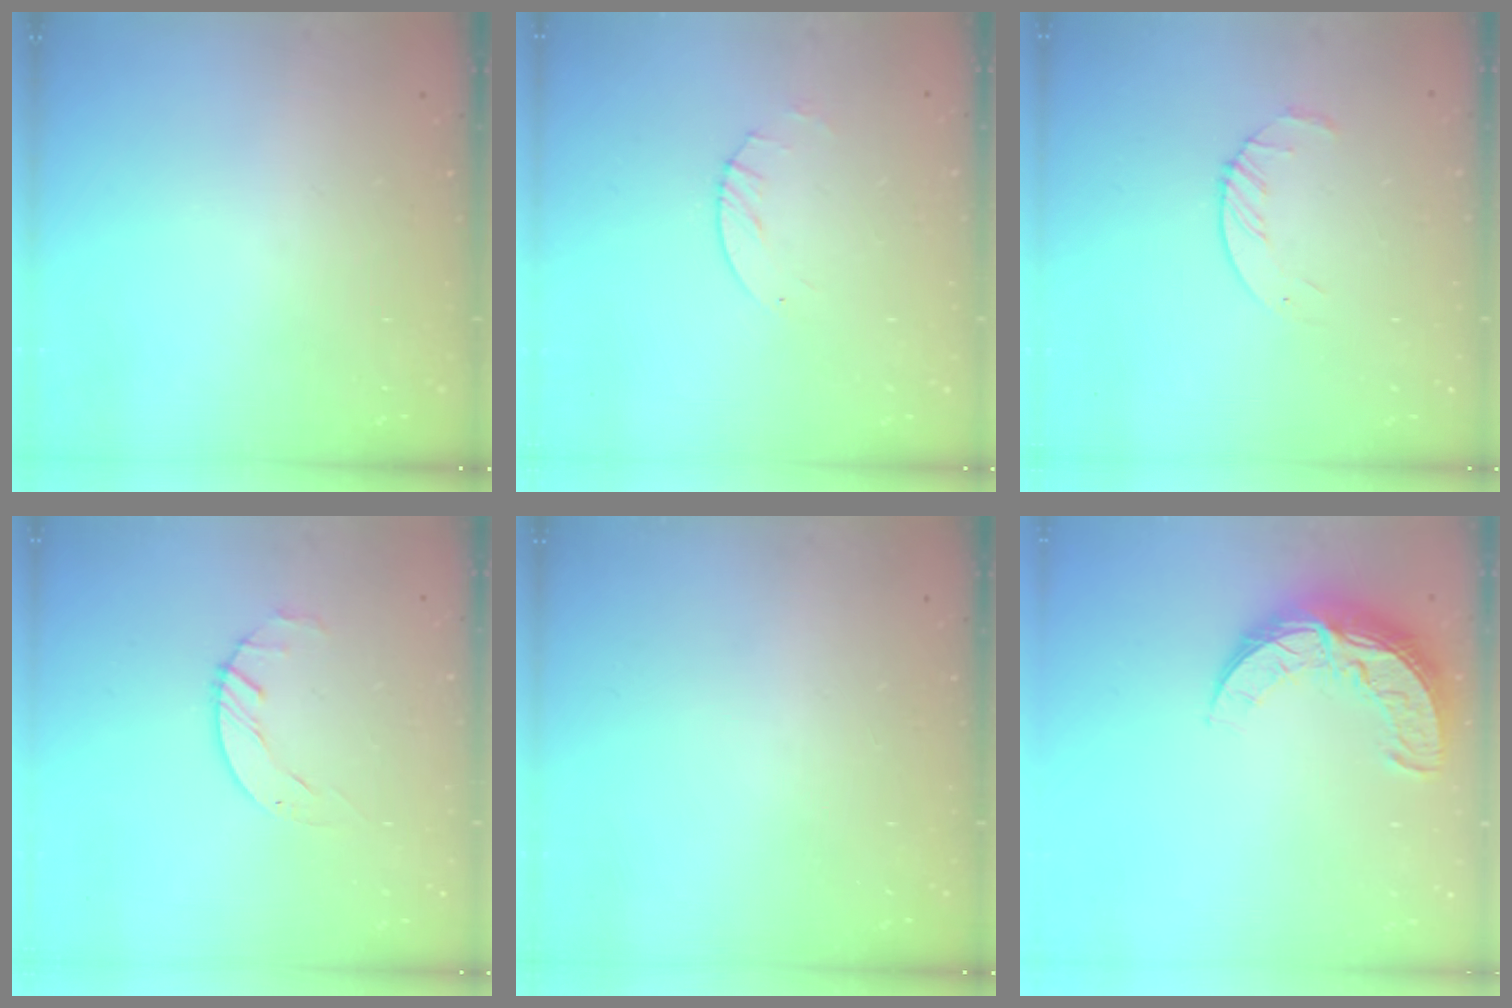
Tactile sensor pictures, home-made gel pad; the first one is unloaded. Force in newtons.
{"total": 2.6, "press": 2.5, "slide": 0.4}
{"total": 3.8, "press": 3.8, "slide": 0.4}
{"total": 1.7, "press": 1.7, "slide": 0.3}
{"total": 0.0}
{"total": 11.4, "press": 11.3, "slide": 0.8}